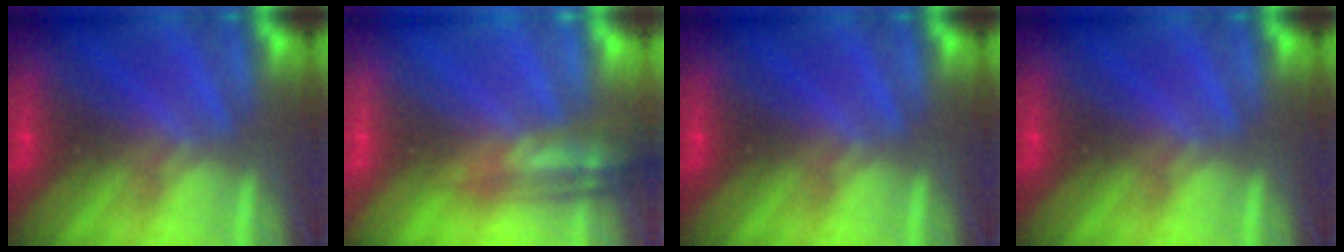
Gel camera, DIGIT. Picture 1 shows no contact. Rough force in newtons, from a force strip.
{"total": 2.6}
{"total": 0.0}
{"total": 0.0}